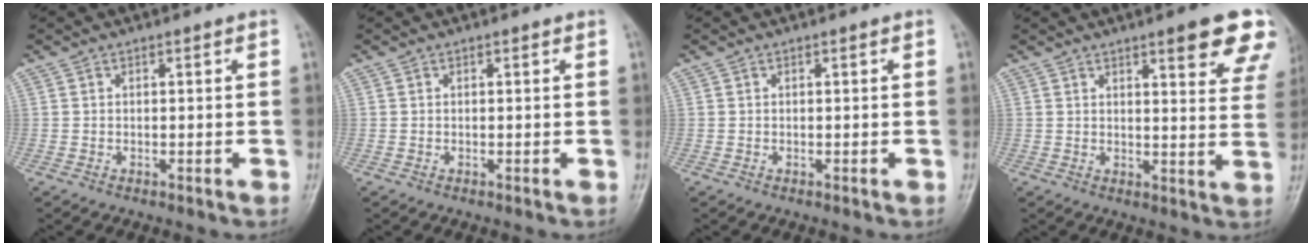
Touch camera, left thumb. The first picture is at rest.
{"total": 0.0}
{"total": 0.0}
{"total": 12.4, "force": [7.8, 3.0, 9.1], "torque": [-0.078, -0.034, 0.085]}